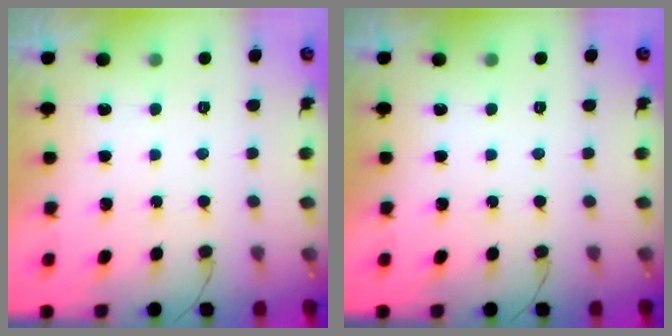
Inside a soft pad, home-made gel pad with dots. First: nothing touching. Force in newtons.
{"total": 0.0}